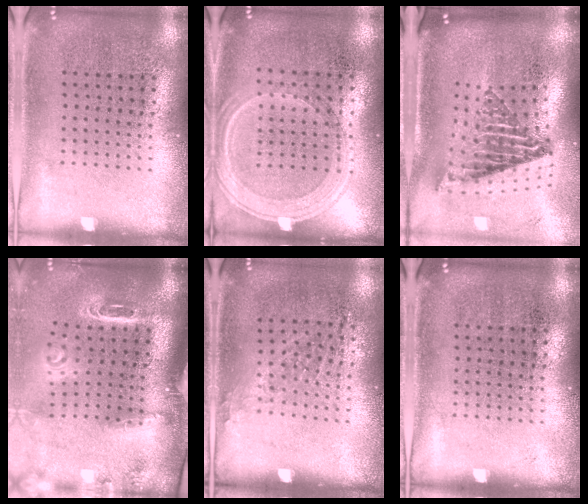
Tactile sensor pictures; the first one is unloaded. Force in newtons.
{"total": 1.2, "press": 1.1, "slide": 0.3}
{"total": 2.6, "press": 1.6, "slide": 2.0}
{"total": 3.1, "press": 2.1, "slide": 2.3}
{"total": 1.0, "press": 0.8, "slide": 0.6}
{"total": 0.0}